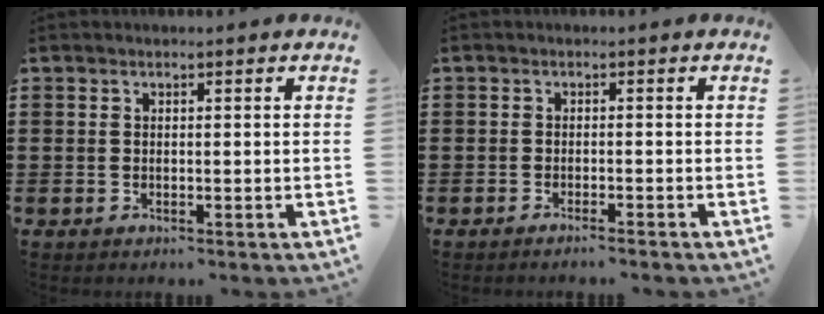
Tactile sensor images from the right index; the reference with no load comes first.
{"total": 1.1, "force": [-1.0, -0.3, 0.3], "torque": [-0.006, 0.000, -0.021]}